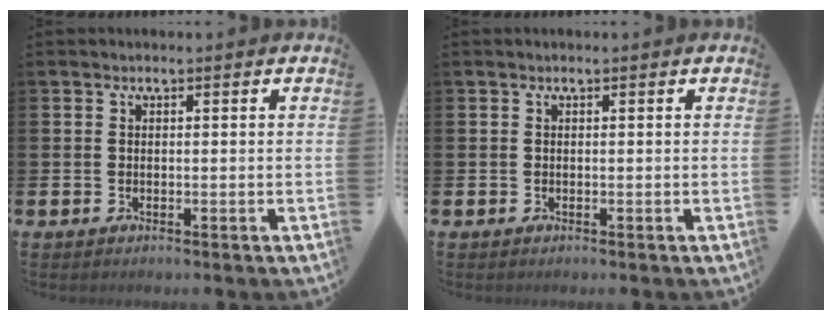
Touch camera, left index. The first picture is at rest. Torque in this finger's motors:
{"motor_torque": [0.00, 0.00, 0.01, -0.01]}